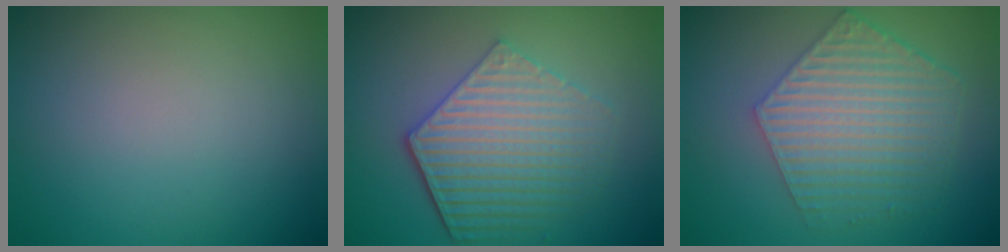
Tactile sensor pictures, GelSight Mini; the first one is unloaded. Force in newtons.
{"total": 5.8, "press": 4.4, "slide": 3.8}
{"total": 6.0, "press": 4.3, "slide": 4.1}